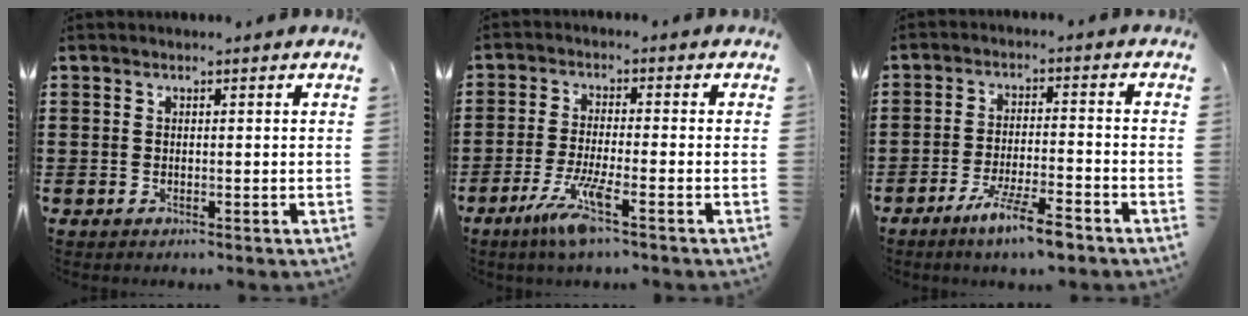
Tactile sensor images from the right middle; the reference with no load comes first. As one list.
[{"total": 6.6, "force": [-3.7, 0.5, 5.4], "torque": [-0.112, -0.014, -0.068]}, {"total": 6.7, "force": [-4.9, 0.5, 4.5], "torque": [-0.090, -0.006, -0.091]}]